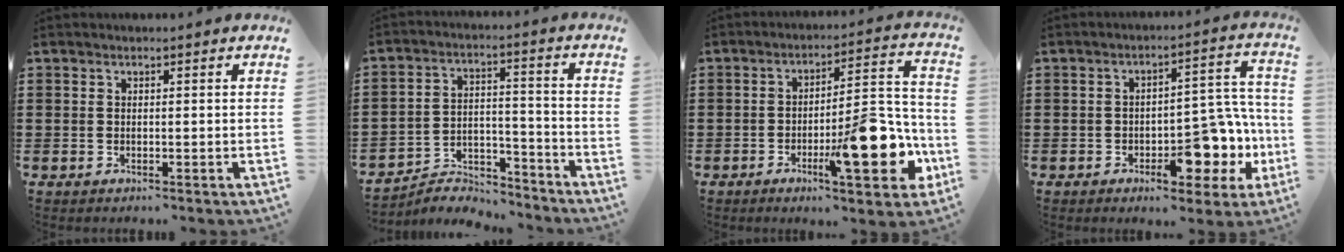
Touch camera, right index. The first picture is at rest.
{"total": 5.3, "force": [-5.1, 1.1, 0.7], "torque": [-0.014, 0.011, -0.101]}
{"total": 14.0, "force": [-5.6, 4.1, 12.2], "torque": [-0.163, -0.001, -0.092]}
{"total": 9.8, "force": [-4.2, 4.7, 7.5], "torque": [-0.086, -0.001, -0.070]}